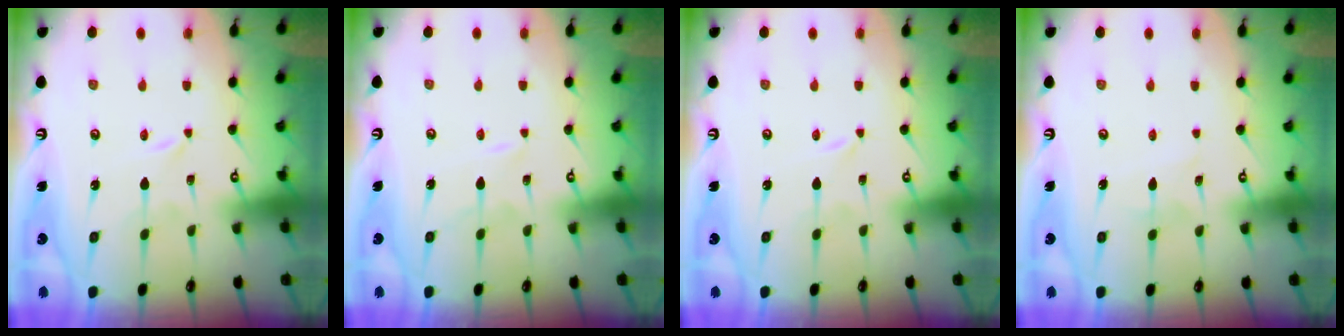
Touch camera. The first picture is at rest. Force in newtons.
{"total": 4.2, "press": 4.2, "slide": 0.4}
{"total": 0.0}
{"total": 2.4, "press": 2.4, "slide": 0.3}